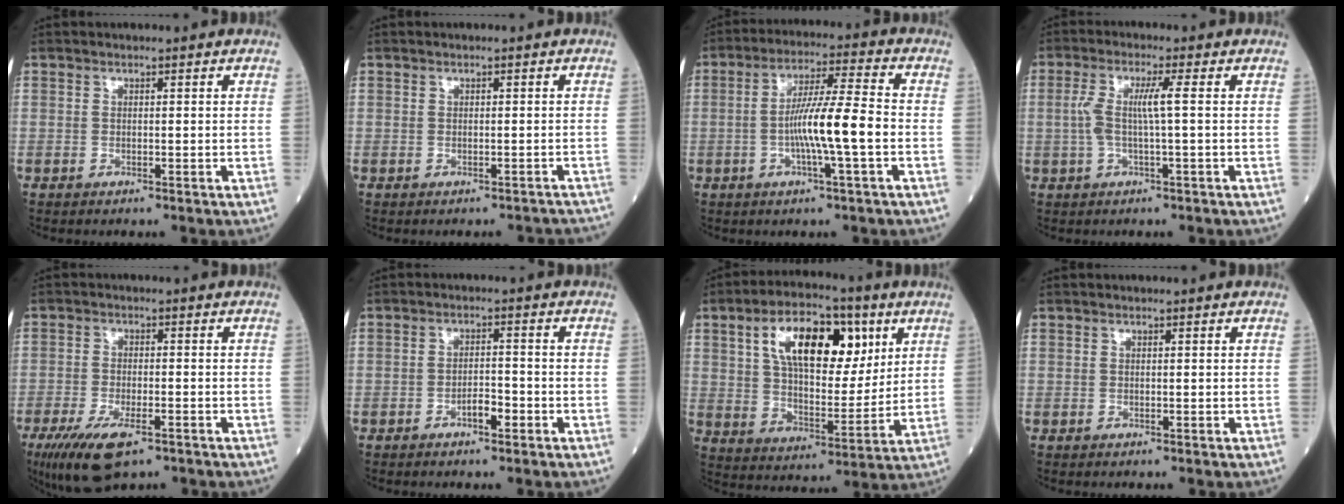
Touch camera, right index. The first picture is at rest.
{"total": 2.8, "force": [-2.6, 1.0, 0.6], "torque": [0.000, 0.003, -0.026]}
{"total": 9.7, "force": [-1.9, -0.2, 9.5], "torque": [-0.173, 0.005, -0.039]}
{"total": 5.0, "force": [0.2, 0.0, 5.0], "torque": [-0.112, 0.012, 0.004]}
{"total": 9.4, "force": [-5.7, 3.1, 6.8], "torque": [-0.127, -0.020, -0.096]}
{"total": 2.7, "force": [-1.6, 1.0, 2.0], "torque": [-0.031, 0.005, -0.028]}
{"total": 16.3, "force": [6.7, 7.3, 13.0], "torque": [-0.220, 0.022, 0.112]}
{"total": 0.0}